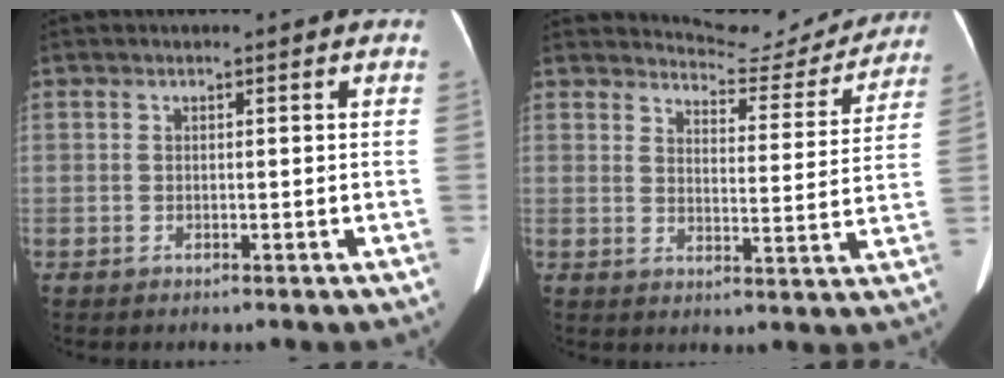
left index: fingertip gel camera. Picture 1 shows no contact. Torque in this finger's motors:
{"motor_torque": [0.66, -1.14, -0.11, -0.03]}